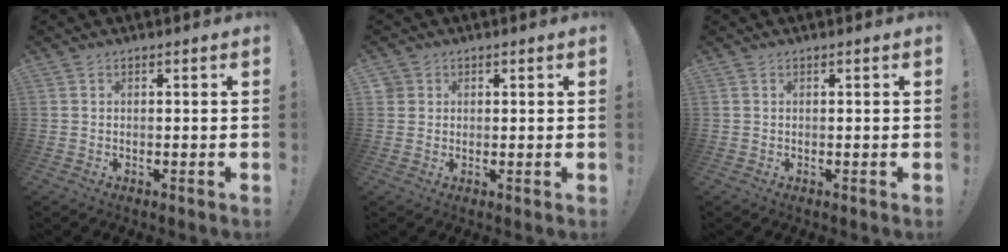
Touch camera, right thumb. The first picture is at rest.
{"total": 2.2, "force": [1.0, 1.9, 0.4], "torque": [-0.003, -0.004, 0.018]}
{"total": 0.0}